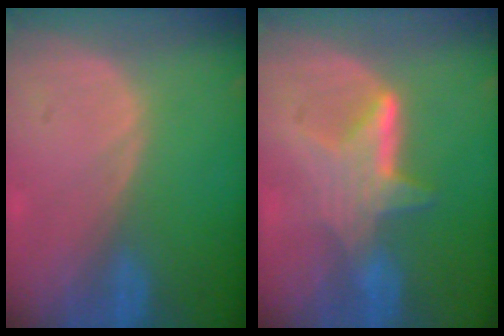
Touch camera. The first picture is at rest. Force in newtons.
{"total": 6.3, "press": 5.8, "slide": 2.6}